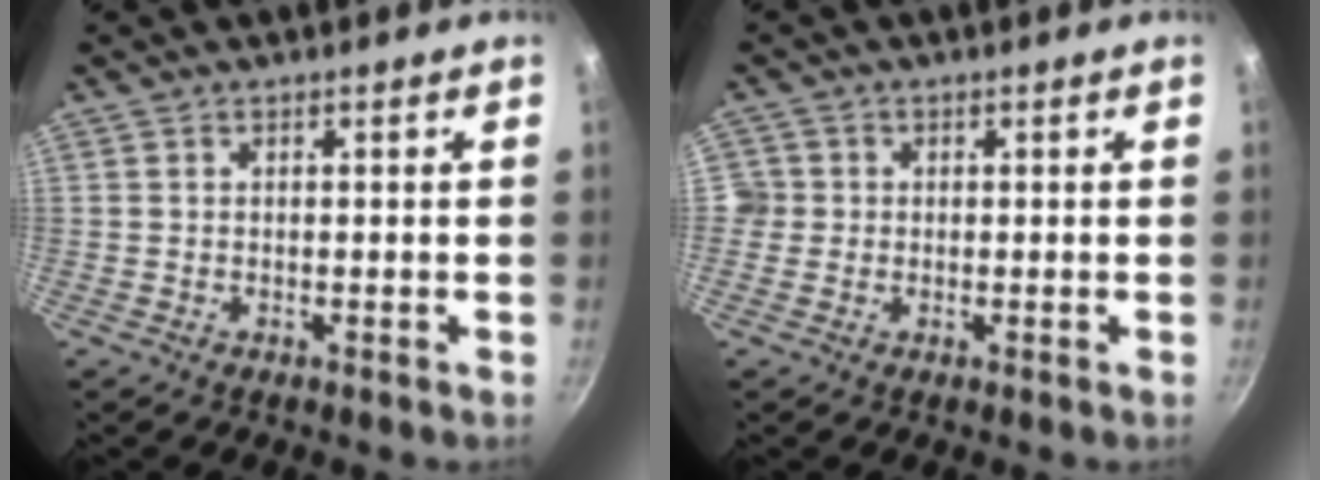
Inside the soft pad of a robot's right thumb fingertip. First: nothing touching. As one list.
[{"total": 2.7, "force": [-0.3, 2.6, 0.4], "torque": [0.012, 0.008, -0.010]}]